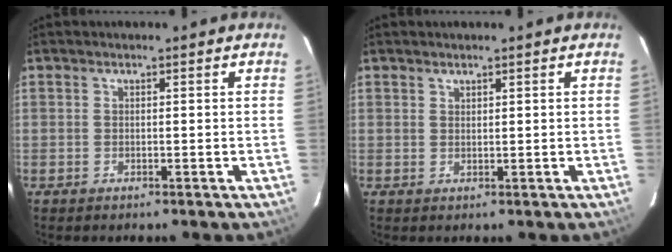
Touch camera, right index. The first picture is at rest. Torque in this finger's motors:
{"motor_torque": [-0.04, 0.07, -0.04, 0.00]}